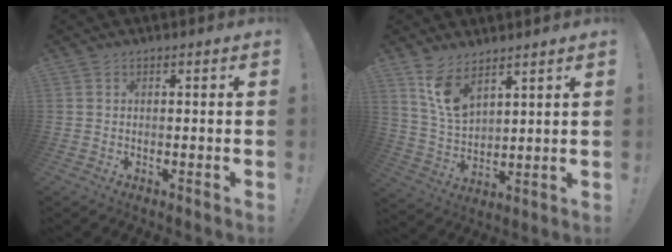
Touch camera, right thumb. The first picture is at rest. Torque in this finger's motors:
{"motor_torque": [0.47, 0.49, 0.04, 0.26, 0.07]}